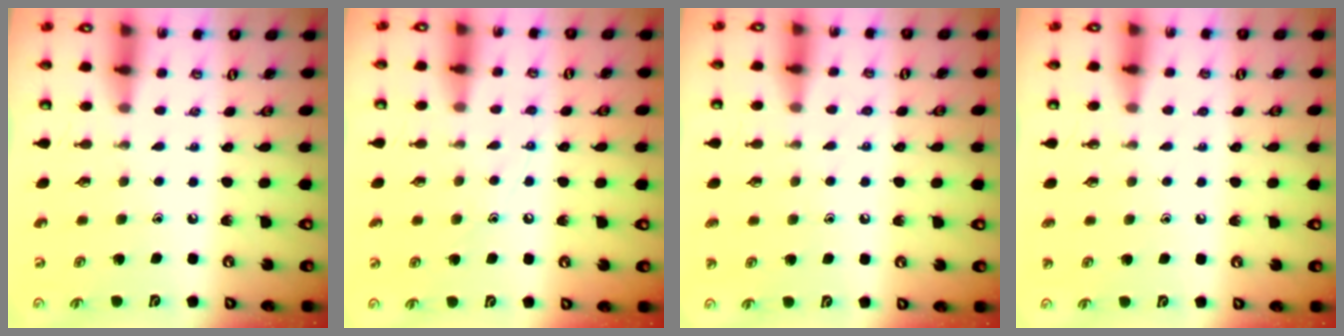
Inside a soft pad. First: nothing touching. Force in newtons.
{"total": 6.0, "press": 5.9, "slide": 0.6}
{"total": 7.2, "press": 7.2, "slide": 0.8}
{"total": 1.1, "press": 1.1, "slide": 0.3}